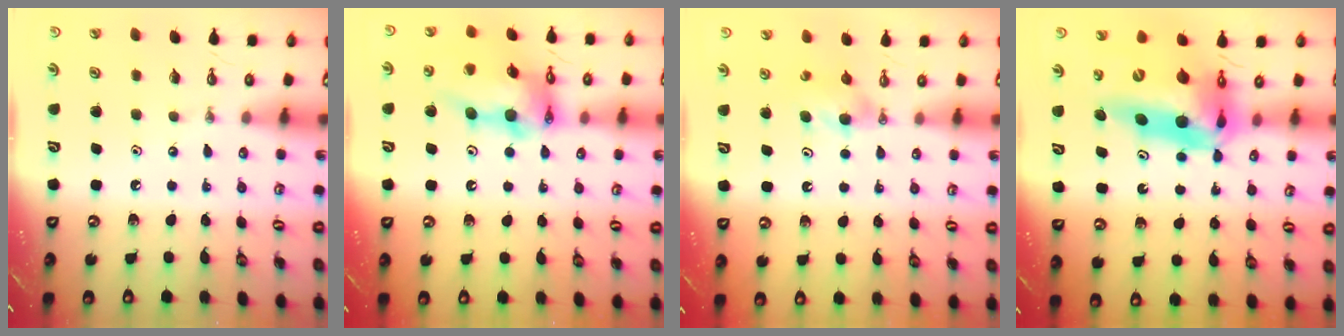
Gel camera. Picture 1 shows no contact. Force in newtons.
{"total": 17.7, "press": 17.6, "slide": 1.8}
{"total": 4.2, "press": 4.2, "slide": 0.7}
{"total": 17.9, "press": 17.4, "slide": 4.4}